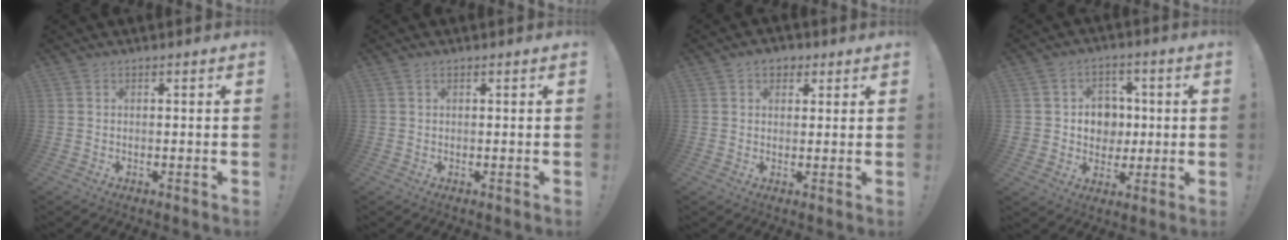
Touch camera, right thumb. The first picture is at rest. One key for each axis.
{"total": 0.6, "fx": 0.4, "fy": 0.3, "fz": 0.4, "tx": -0.009, "ty": 0.001, "tz": 0.007}
{"total": 4.3, "fx": 2.0, "fy": 3.3, "fz": 1.9, "tx": -0.019, "ty": -0.003, "tz": 0.034}
{"total": 9.2, "fx": 0.5, "fy": 8.9, "fz": 2.4, "tx": -0.030, "ty": -0.001, "tz": 0.021}